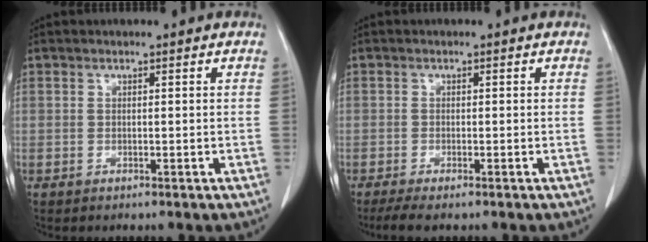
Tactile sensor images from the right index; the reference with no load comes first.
{"total": 3.4, "force": [-2.6, 0.4, 2.1], "torque": [-0.037, -0.009, -0.043]}